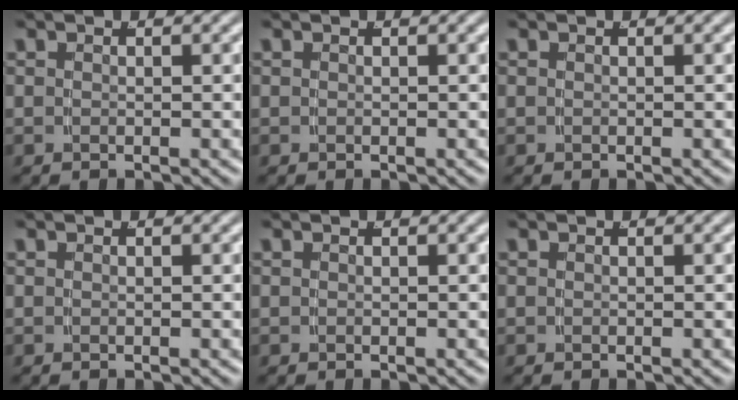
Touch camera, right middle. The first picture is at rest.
{"total": 0.0}
{"total": 0.0}
{"total": 0.0}
{"total": 0.0}
{"total": 0.0}